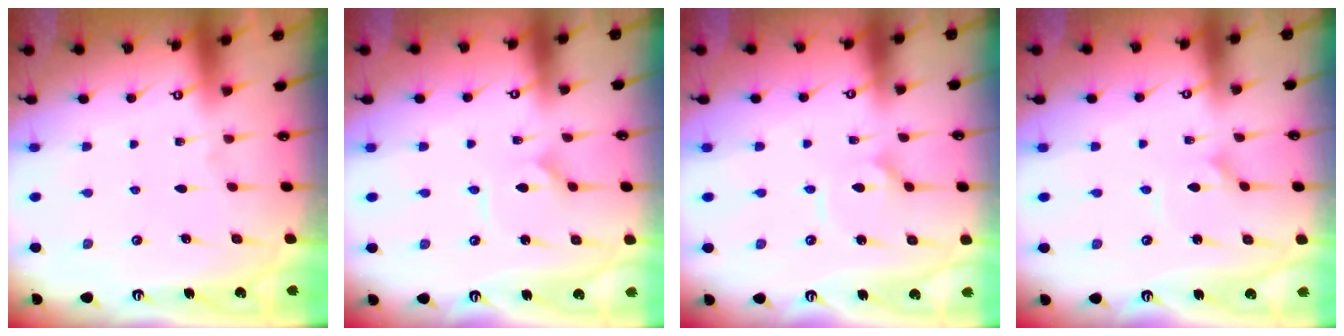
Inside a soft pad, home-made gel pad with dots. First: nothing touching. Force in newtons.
{"total": 1.2, "press": 1.2, "slide": 0.0}
{"total": 2.7, "press": 2.6, "slide": 0.7}
{"total": 1.0, "press": 1.0, "slide": 0.2}